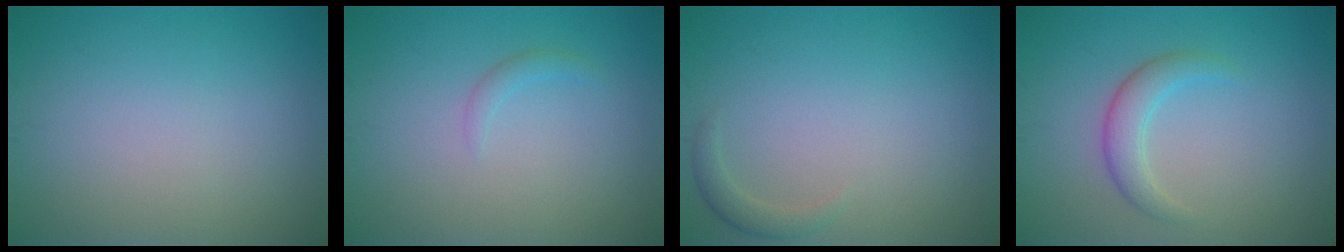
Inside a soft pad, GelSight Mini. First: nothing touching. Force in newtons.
{"total": 0.9, "press": 0.8, "slide": 0.1}
{"total": 1.2, "press": 1.2, "slide": 0.2}
{"total": 2.7, "press": 2.7, "slide": 0.1}